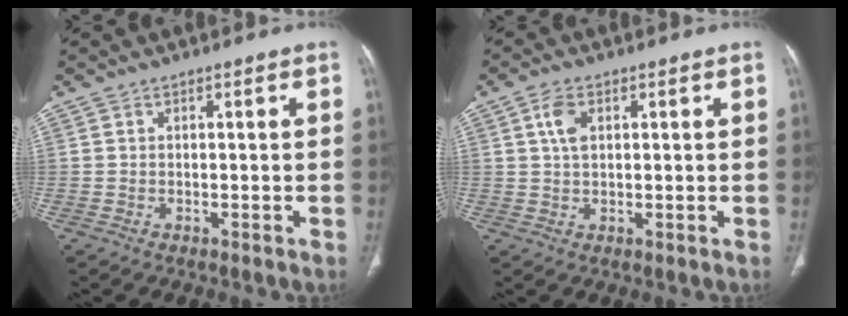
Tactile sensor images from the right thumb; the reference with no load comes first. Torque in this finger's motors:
{"motor_torque": [-0.20, 0.26, 0.63, -0.12, 0.14]}